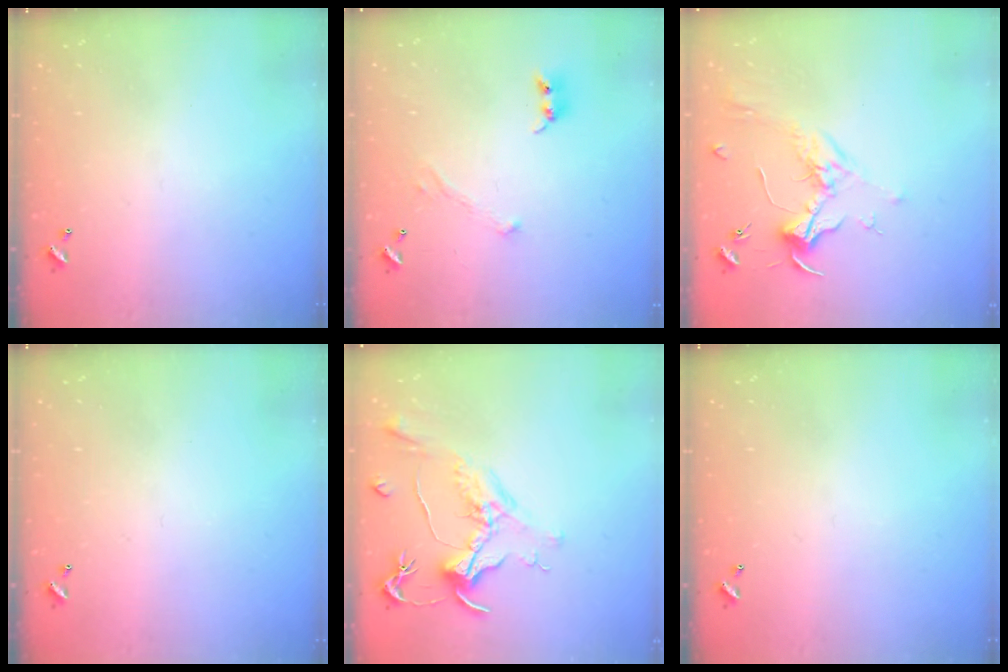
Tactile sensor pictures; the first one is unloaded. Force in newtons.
{"total": 0.9, "press": 0.4, "slide": 0.8}
{"total": 1.9, "press": 1.7, "slide": 0.7}
{"total": 0.0}
{"total": 1.6, "press": 1.3, "slide": 0.9}
{"total": 0.0}